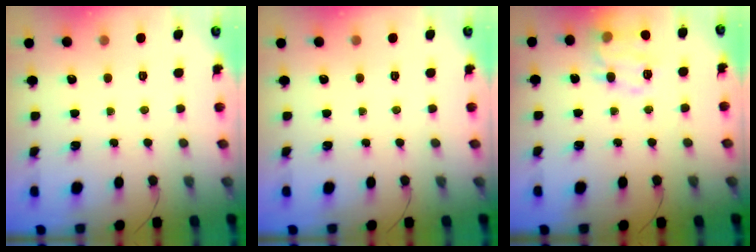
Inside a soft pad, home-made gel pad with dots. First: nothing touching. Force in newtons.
{"total": 0.0}
{"total": 14.4, "press": 14.4, "slide": 1.0}